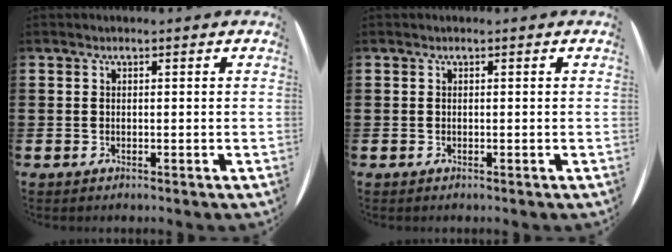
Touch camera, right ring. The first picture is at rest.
{"total": 0.0}